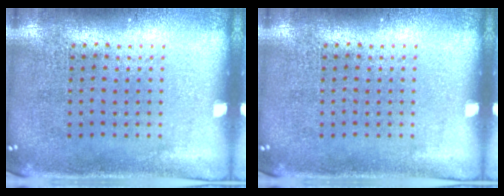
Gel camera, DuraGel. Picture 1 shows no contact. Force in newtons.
{"total": 0.0}